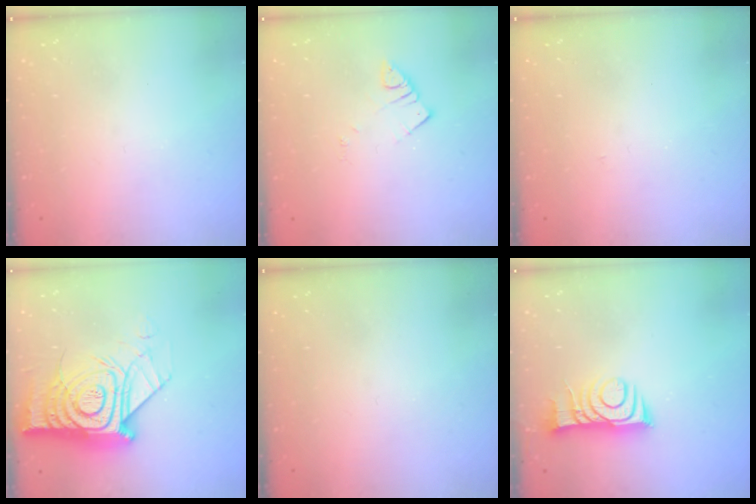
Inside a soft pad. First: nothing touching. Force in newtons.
{"total": 2.6, "press": 2.6, "slide": 0.1}
{"total": 2.7, "press": 2.7, "slide": 0.3}
{"total": 22.0, "press": 21.9, "slide": 1.7}
{"total": 0.0}
{"total": 10.6, "press": 10.6, "slide": 1.0}